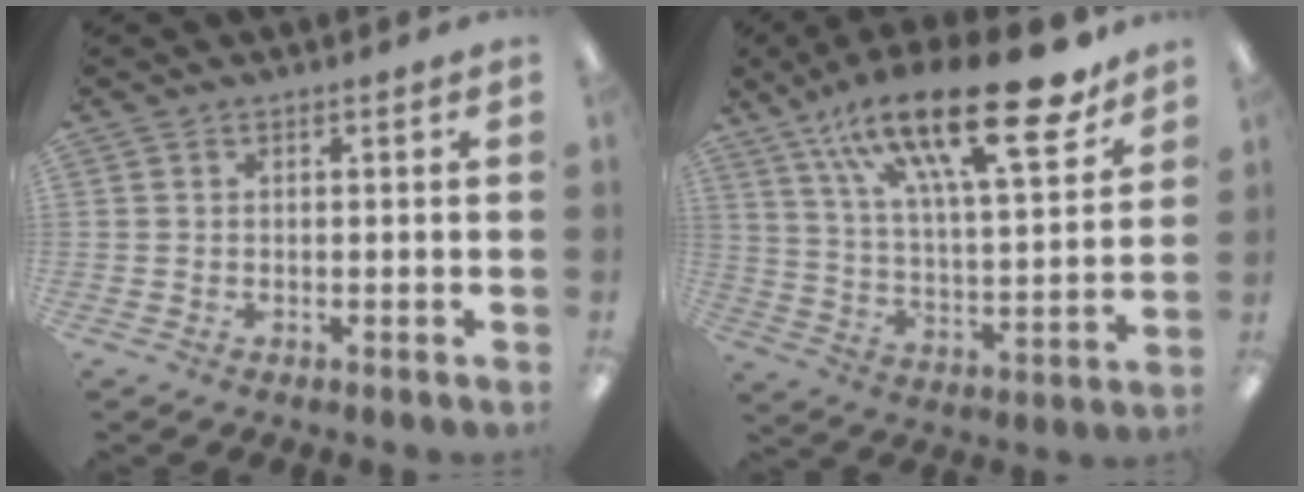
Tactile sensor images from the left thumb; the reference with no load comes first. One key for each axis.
{"total": 26.0, "fx": 16.4, "fy": 7.9, "fz": 18.6, "tx": -0.287, "ty": -0.098, "tz": 0.266}